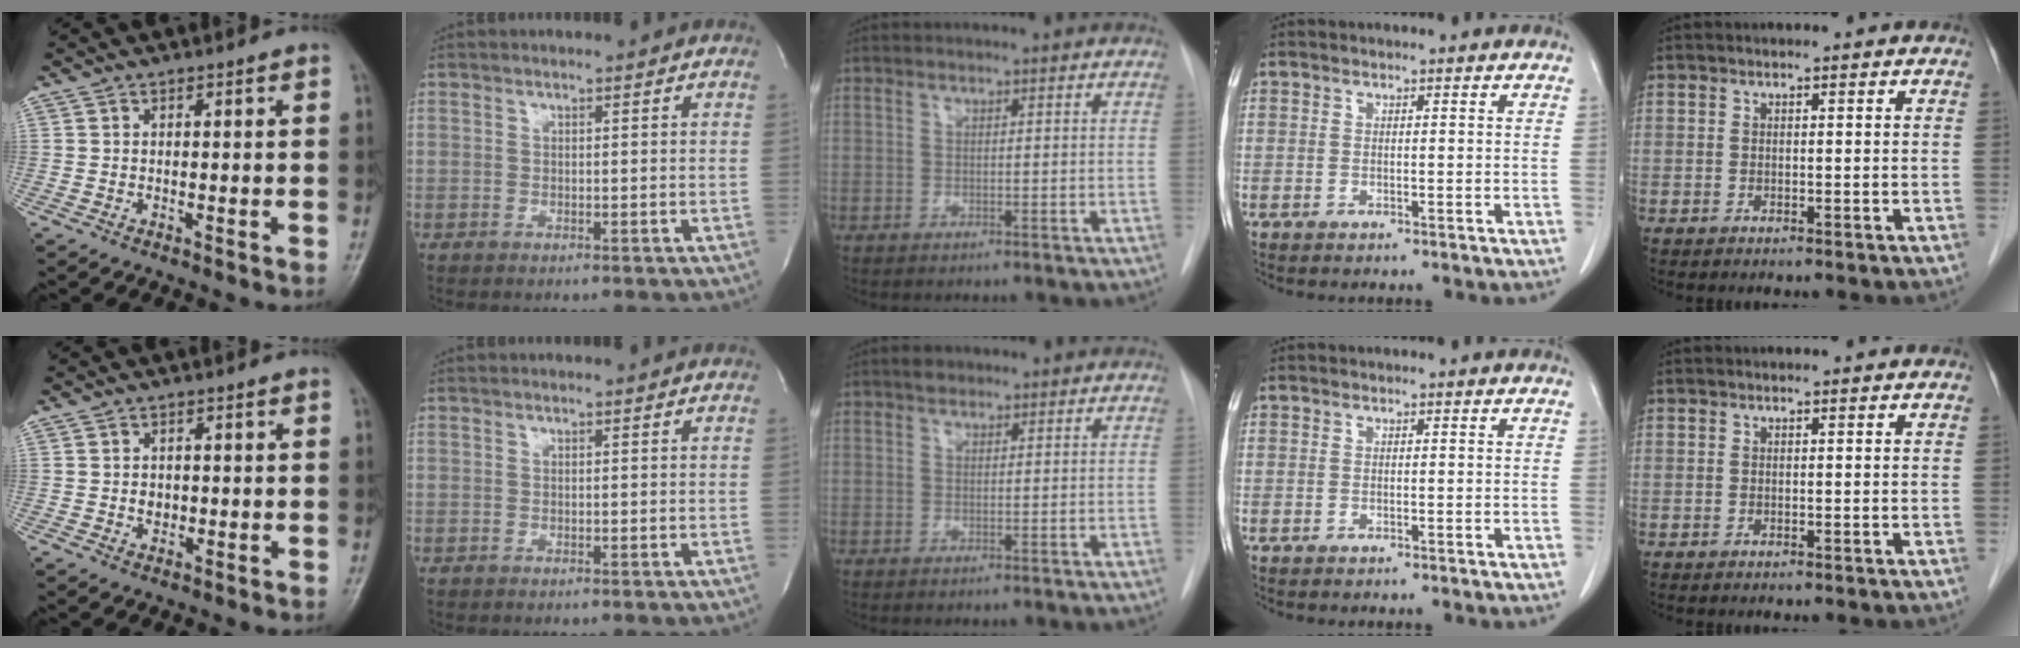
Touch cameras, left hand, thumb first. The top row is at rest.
{"thumb": {"total": 2.4, "force": [-0.2, 2.1, 1.3], "torque": [-0.007, 0.003, -0.002]}, "middle": {"total": 1.2, "force": [0.9, 0.8, 0.4], "torque": [-0.008, 0.004, 0.012]}}